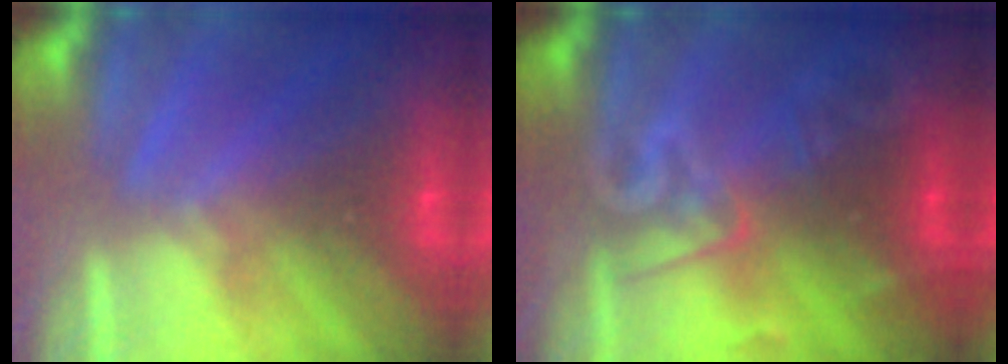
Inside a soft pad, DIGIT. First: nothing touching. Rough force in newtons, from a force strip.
{"total": 2.8}